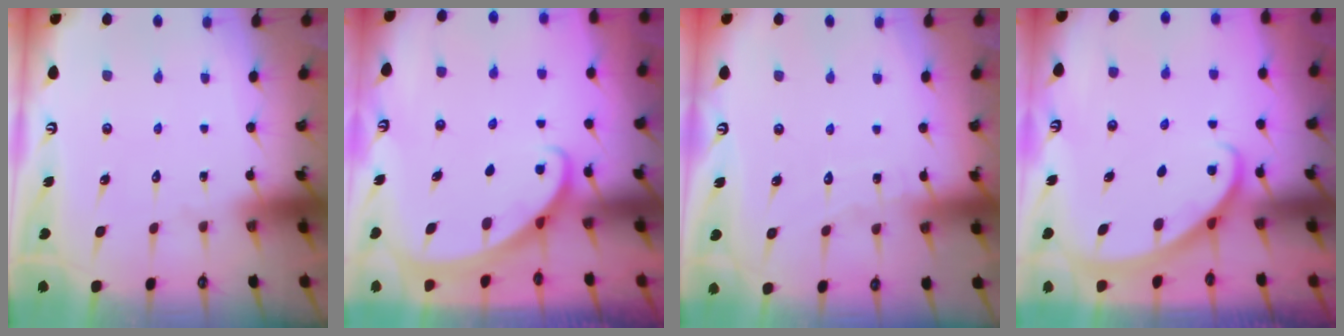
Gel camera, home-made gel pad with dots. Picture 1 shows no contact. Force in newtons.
{"total": 1.8, "press": 1.7, "slide": 0.0}
{"total": 4.6, "press": 4.6, "slide": 0.5}
{"total": 2.1, "press": 2.1, "slide": 0.2}